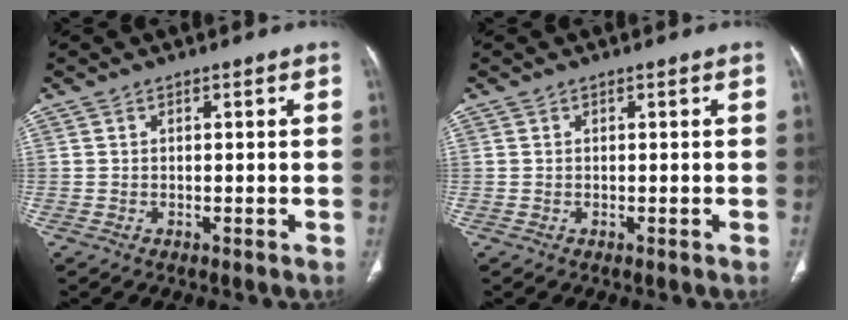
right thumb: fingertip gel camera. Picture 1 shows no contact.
{"total": 0.0}